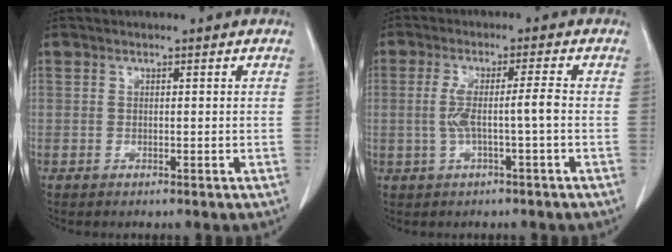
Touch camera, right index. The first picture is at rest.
{"total": 5.1, "force": [-0.7, -0.3, 5.0], "torque": [-0.102, 0.014, -0.008]}